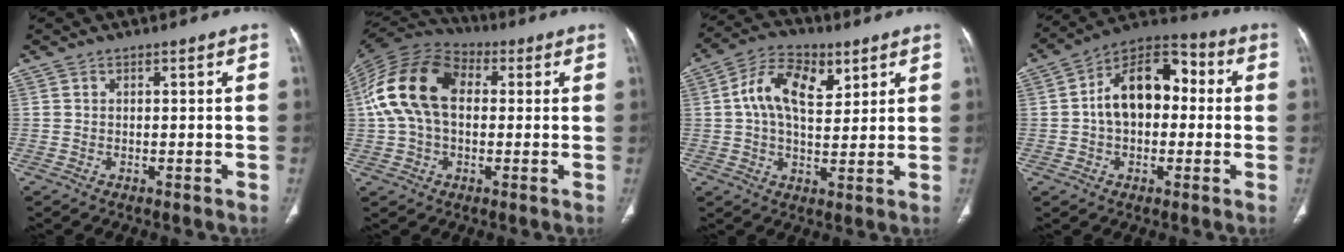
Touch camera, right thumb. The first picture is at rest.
{"total": 16.4, "force": [1.9, 10.8, 12.3], "torque": [-0.238, 0.037, 0.026]}
{"total": 11.8, "force": [3.9, 7.0, 8.7], "torque": [-0.131, 0.001, 0.061]}
{"total": 14.6, "force": [0.7, 9.6, 11.0], "torque": [-0.148, 0.041, -0.002]}